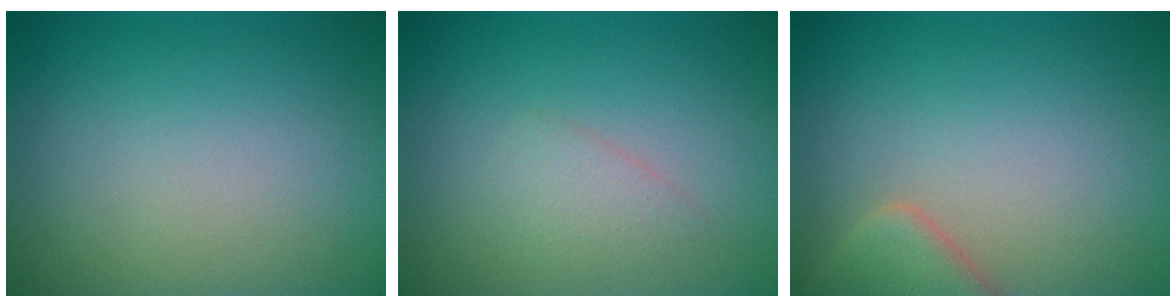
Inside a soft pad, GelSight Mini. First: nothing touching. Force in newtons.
{"total": 1.5, "press": 1.5, "slide": 0.0}
{"total": 3.0, "press": 3.0, "slide": 0.3}